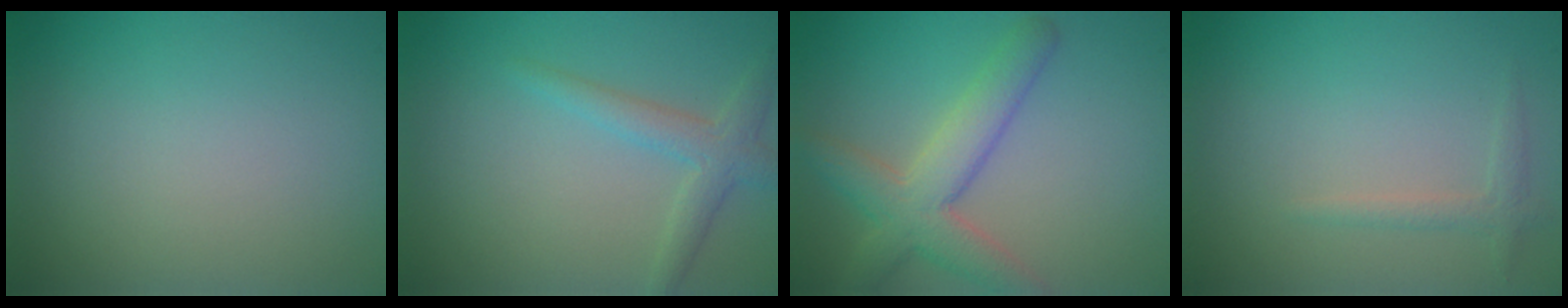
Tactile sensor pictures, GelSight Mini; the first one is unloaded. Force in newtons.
{"total": 2.4, "press": 2.4, "slide": 0.1}
{"total": 5.1, "press": 5.1, "slide": 0.2}
{"total": 1.2, "press": 1.2, "slide": 0.0}